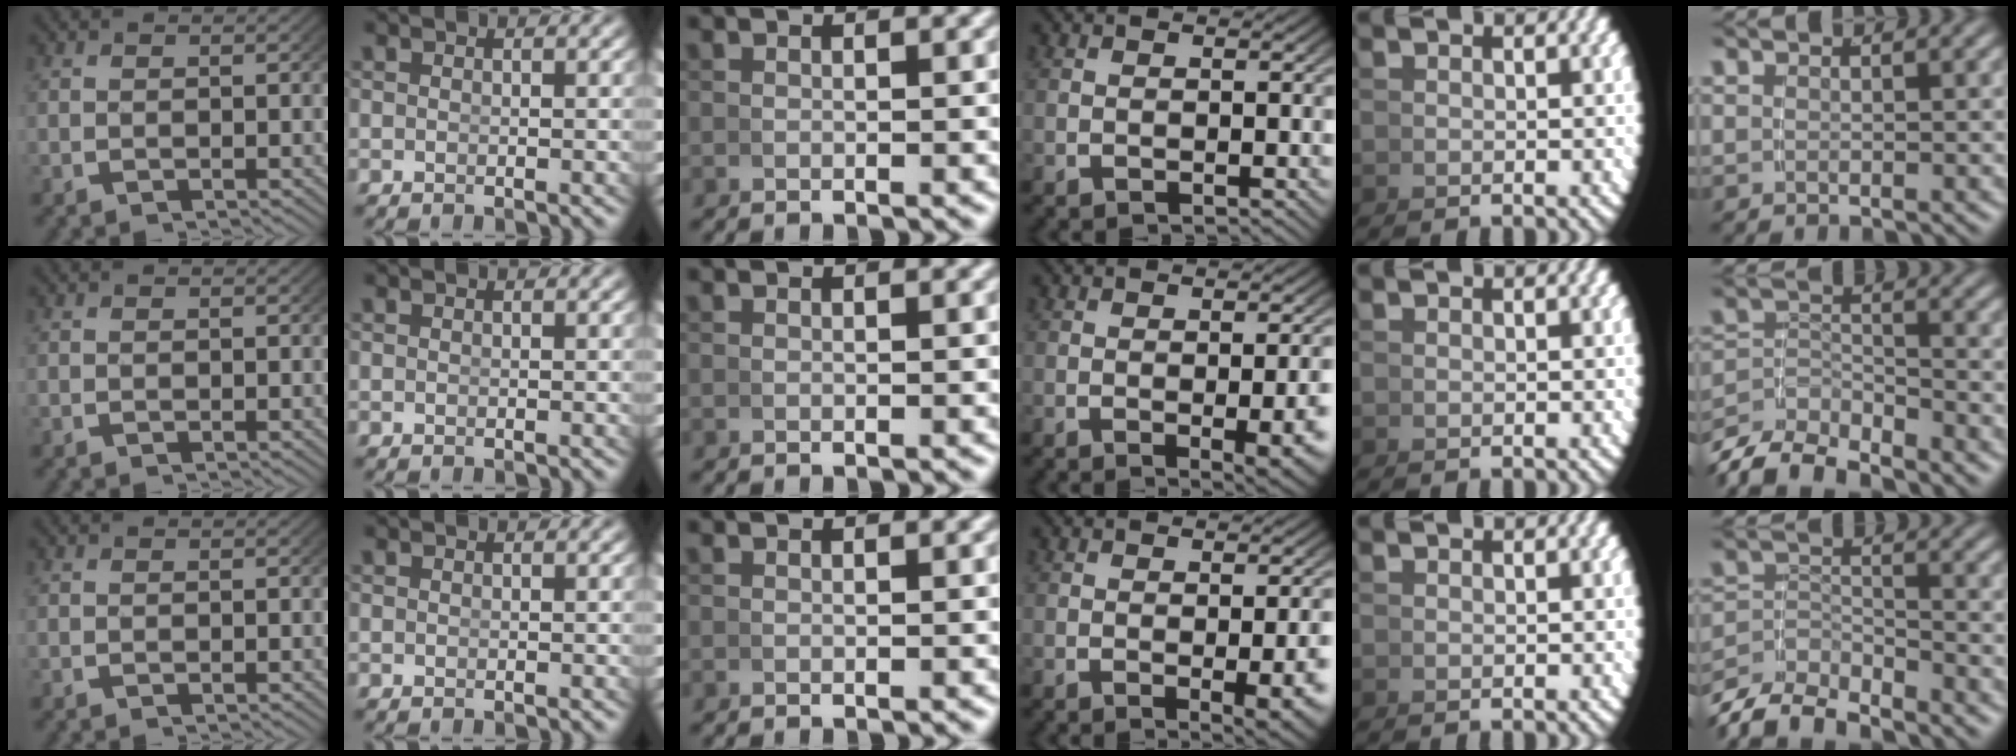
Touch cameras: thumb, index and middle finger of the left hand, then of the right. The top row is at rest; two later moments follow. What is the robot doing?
{"motion": "grasp_and_lifting", "object": "whiteboard"}